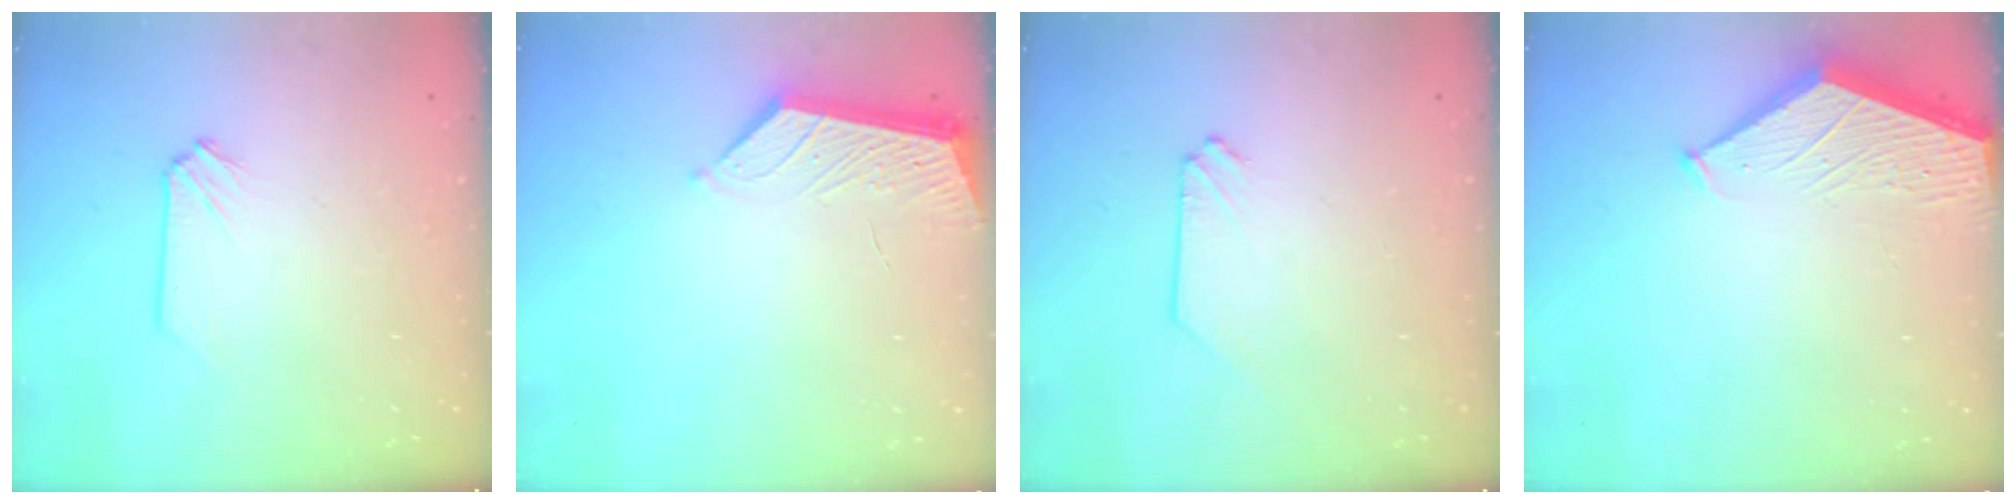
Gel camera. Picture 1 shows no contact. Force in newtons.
{"total": 3.8, "press": 3.8, "slide": 0.5}
{"total": 0.0}
{"total": 3.1, "press": 3.1, "slide": 0.3}